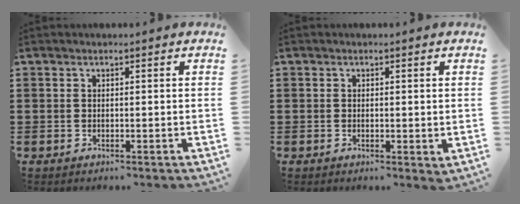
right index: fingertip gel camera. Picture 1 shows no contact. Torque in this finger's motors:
{"motor_torque": [1.10, 1.03, 0.03, 0.01]}